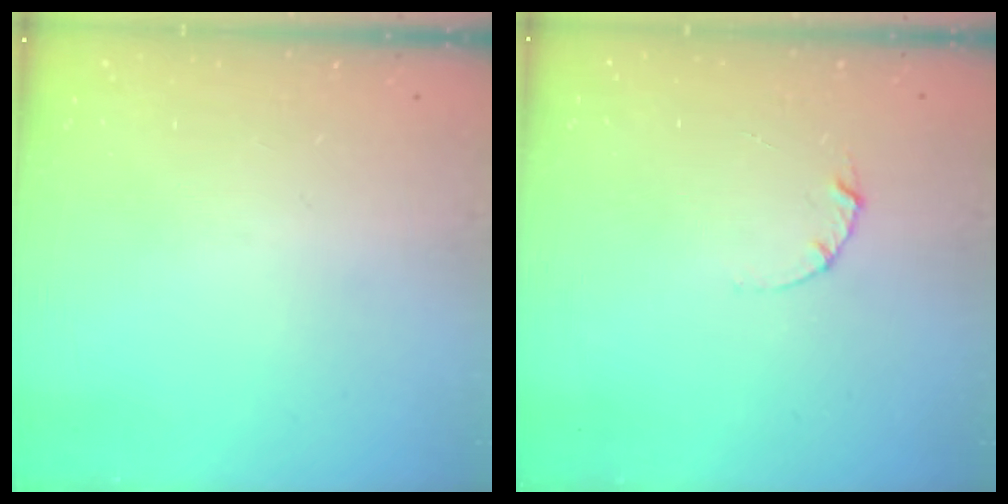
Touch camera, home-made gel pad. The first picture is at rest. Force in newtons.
{"total": 2.1, "press": 2.1, "slide": 0.1}